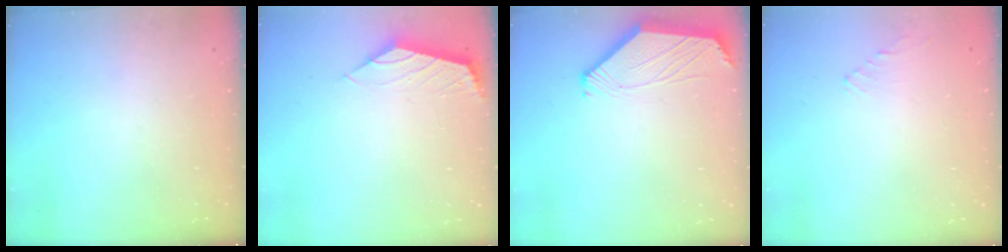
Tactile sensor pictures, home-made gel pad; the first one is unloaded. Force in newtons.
{"total": 0.9, "press": 0.9, "slide": 0.3}
{"total": 0.0}
{"total": 1.0, "press": 0.9, "slide": 0.4}